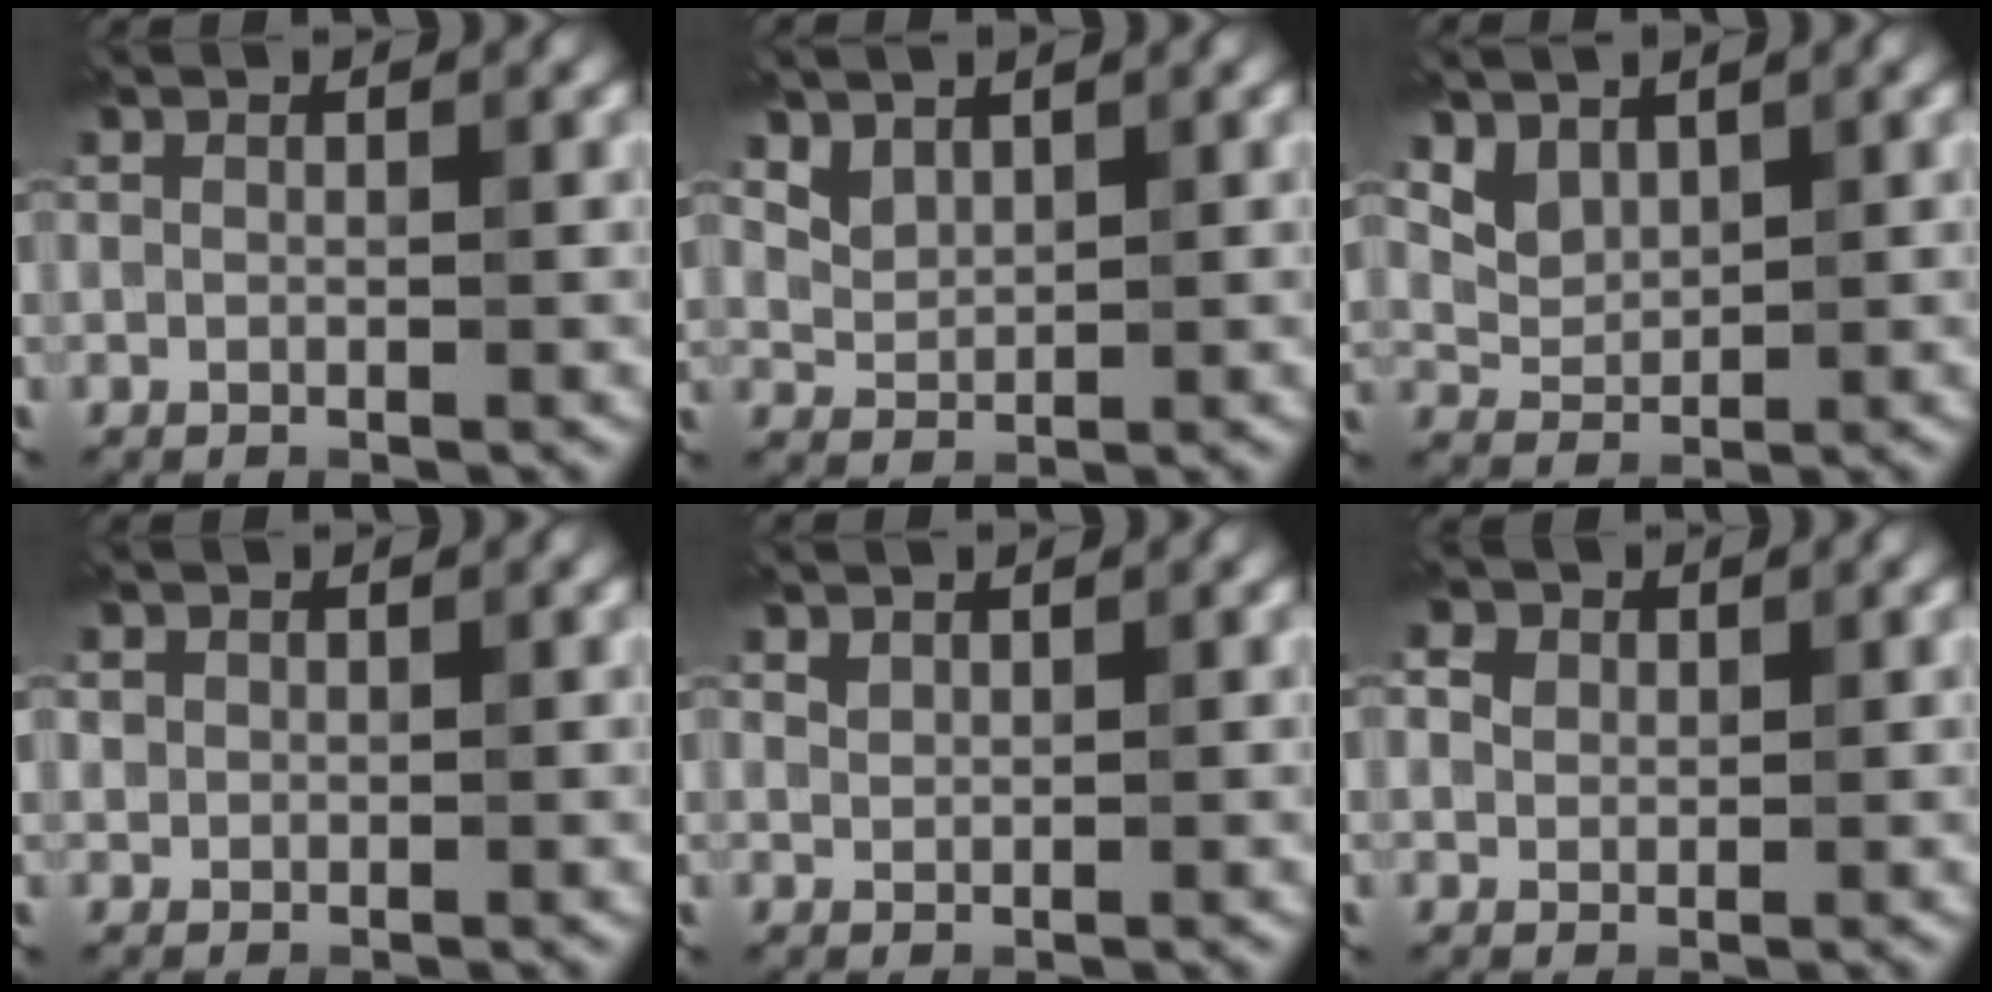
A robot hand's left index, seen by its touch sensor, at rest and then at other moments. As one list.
[{"total": 2.2, "force": [2.0, 1.0, 0.0], "torque": [-0.011, -0.002, 0.049]}, {"total": 2.8, "force": [2.3, 1.5, 0.3], "torque": [-0.020, -0.011, 0.065]}, {"total": 1.1, "force": [0.6, 0.8, -0.4], "torque": [0.010, 0.008, 0.008]}, {"total": 1.1, "force": [1.0, 0.2, -0.3], "torque": [-0.001, 0.005, 0.022]}, {"total": 6.6, "force": [3.6, 4.7, 2.9], "torque": [-0.057, 0.043, 0.023]}]